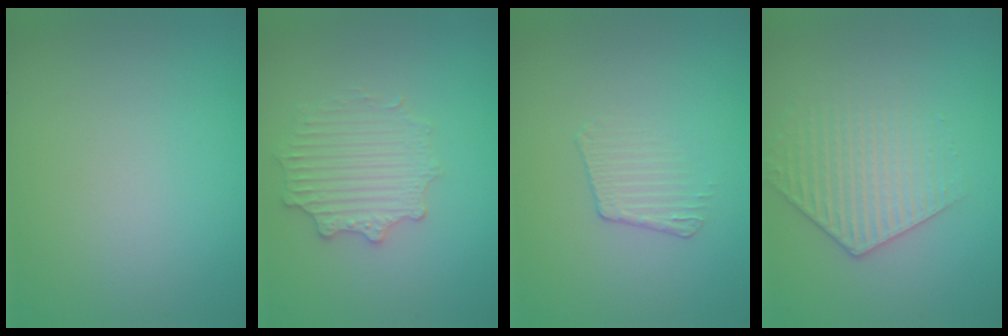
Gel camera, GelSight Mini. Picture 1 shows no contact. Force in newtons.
{"total": 2.9, "press": 2.9, "slide": 0.2}
{"total": 1.5, "press": 0.7, "slide": 1.4}
{"total": 3.2, "press": 2.9, "slide": 1.2}